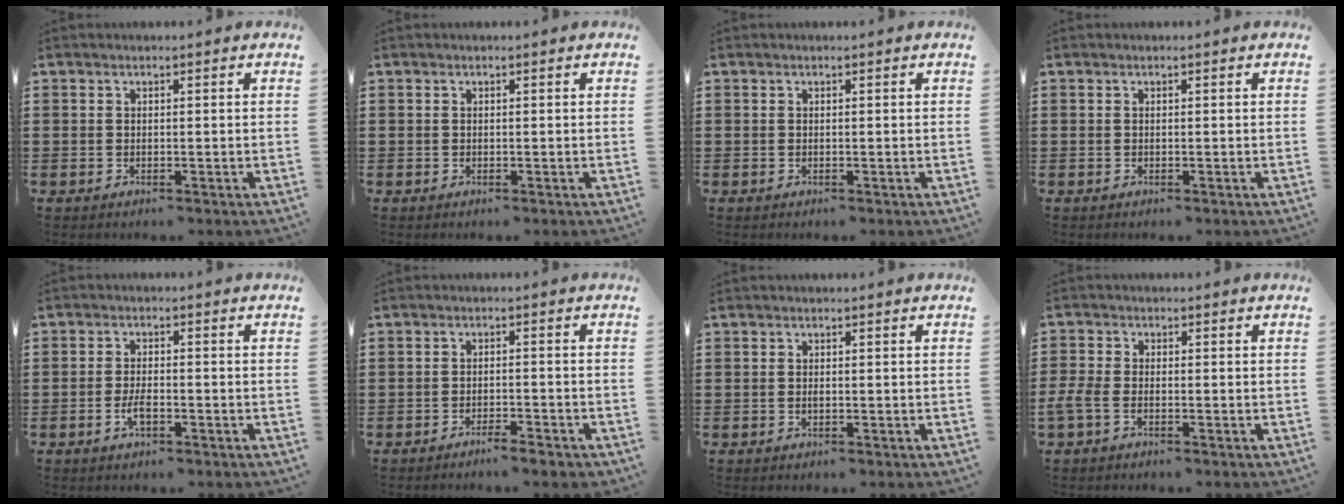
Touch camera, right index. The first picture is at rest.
{"total": 0.0}
{"total": 0.0}
{"total": 0.0}
{"total": 3.1, "force": [-1.3, 1.0, 2.6], "torque": [-0.062, -0.007, -0.026]}
{"total": 2.4, "force": [-2.2, 0.1, 1.0], "torque": [-0.017, 0.002, -0.042]}
{"total": 0.6, "force": [0.0, 0.1, 0.5], "torque": [-0.013, -0.005, 0.001]}
{"total": 2.4, "force": [-1.4, 0.9, 1.7], "torque": [-0.046, -0.004, -0.030]}